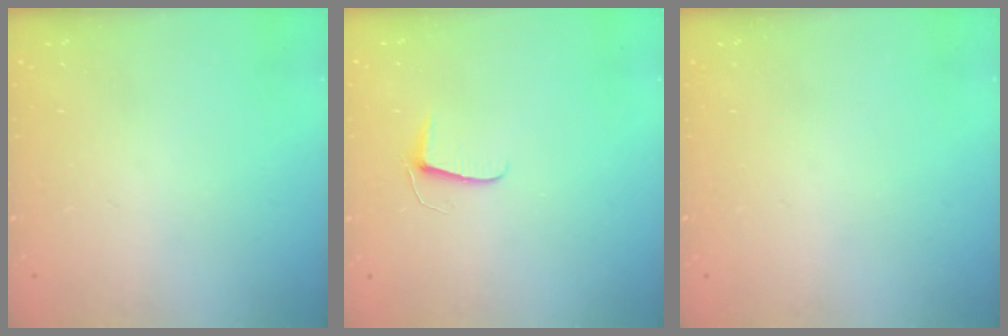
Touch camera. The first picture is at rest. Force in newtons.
{"total": 5.5, "press": 5.5, "slide": 0.5}
{"total": 0.0}